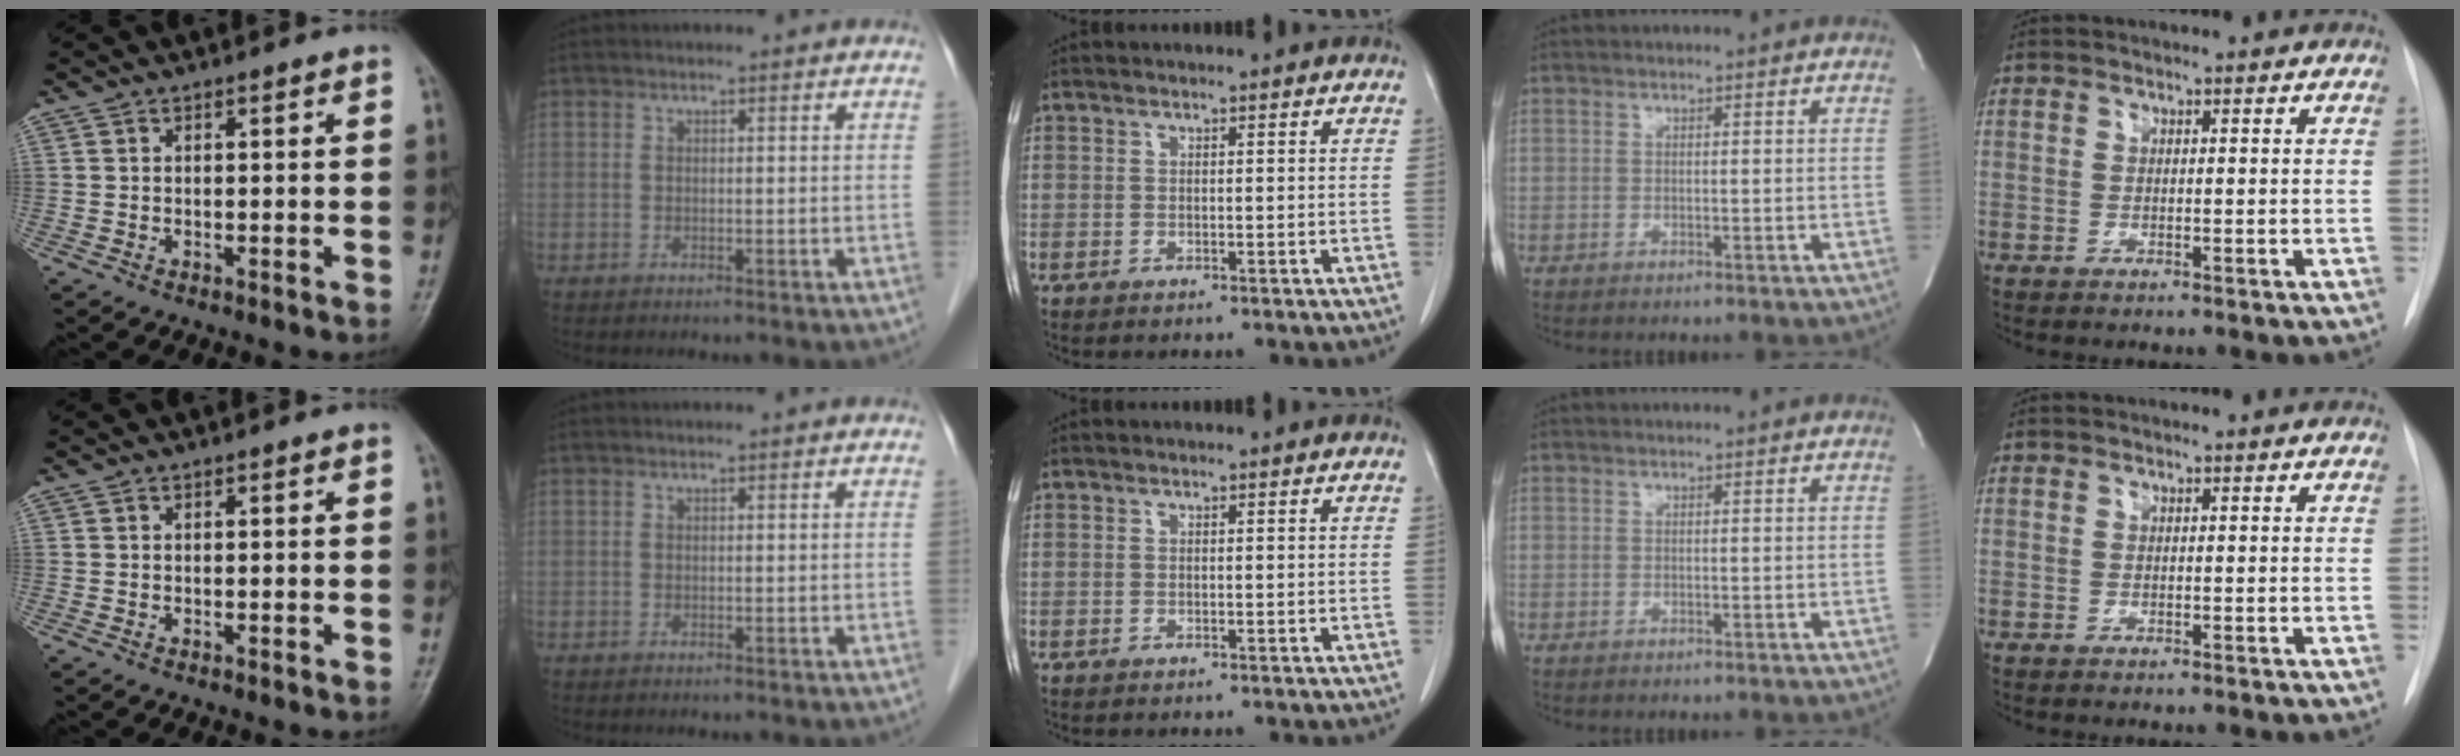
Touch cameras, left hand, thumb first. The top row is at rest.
{}